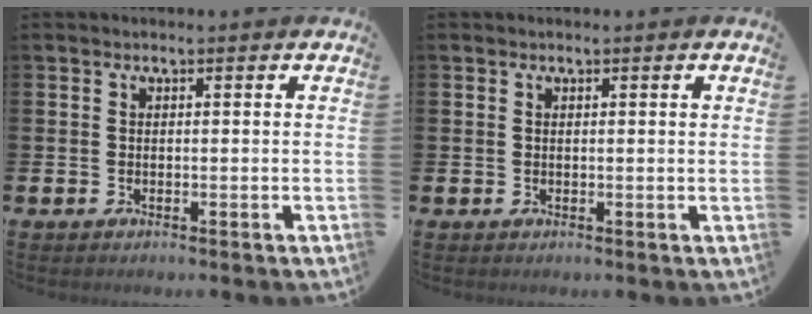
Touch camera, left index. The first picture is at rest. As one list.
[{"total": 0.5, "force": [0.2, 0.0, 0.5], "torque": [-0.008, 0.000, 0.004]}]